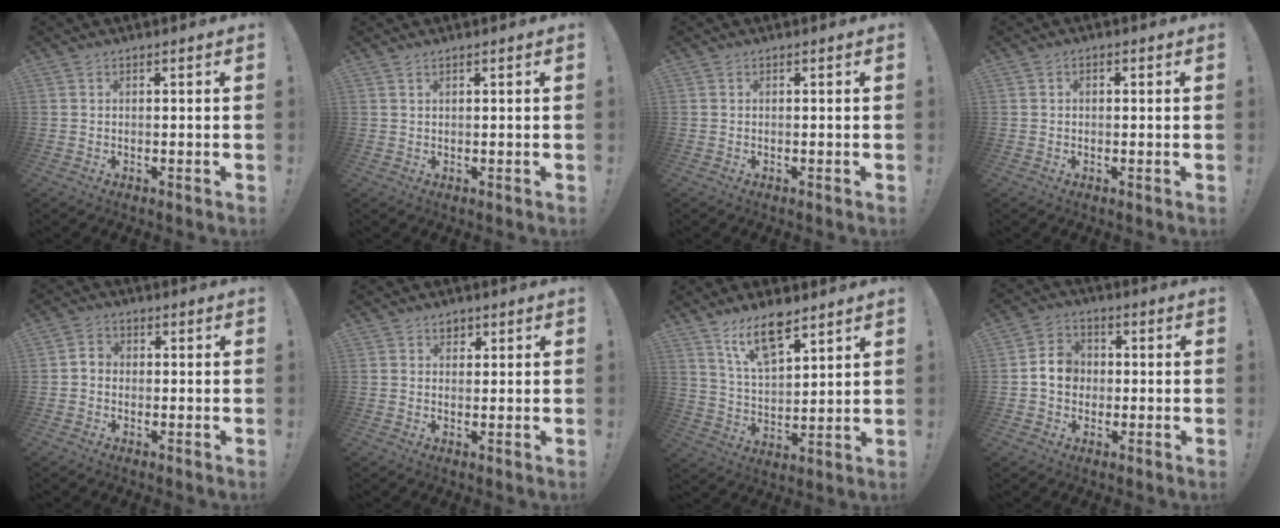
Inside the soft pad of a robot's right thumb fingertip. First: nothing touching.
{"total": 0.9, "force": [0.6, 0.0, 0.6], "torque": [-0.011, -0.001, 0.011]}
{"total": 0.0}
{"total": 1.0, "force": [-0.3, 0.7, 0.7], "torque": [-0.007, 0.002, -0.007]}
{"total": 2.8, "force": [-0.7, 2.3, 1.5], "torque": [-0.029, 0.012, -0.012]}
{"total": 2.1, "force": [1.3, 1.6, 0.5], "torque": [0.009, -0.009, 0.018]}
{"total": 12.0, "force": [8.6, 4.6, 7.0], "torque": [-0.126, -0.045, 0.156]}
{"total": 7.9, "force": [-0.1, 6.9, 3.8], "torque": [-0.049, 0.015, 0.002]}